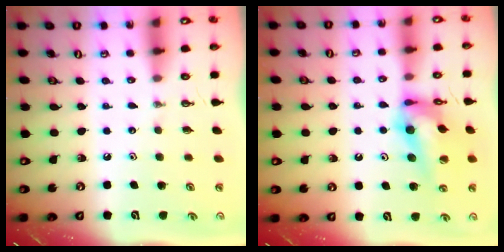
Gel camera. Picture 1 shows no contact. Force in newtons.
{"total": 14.3, "press": 14.3, "slide": 1.1}